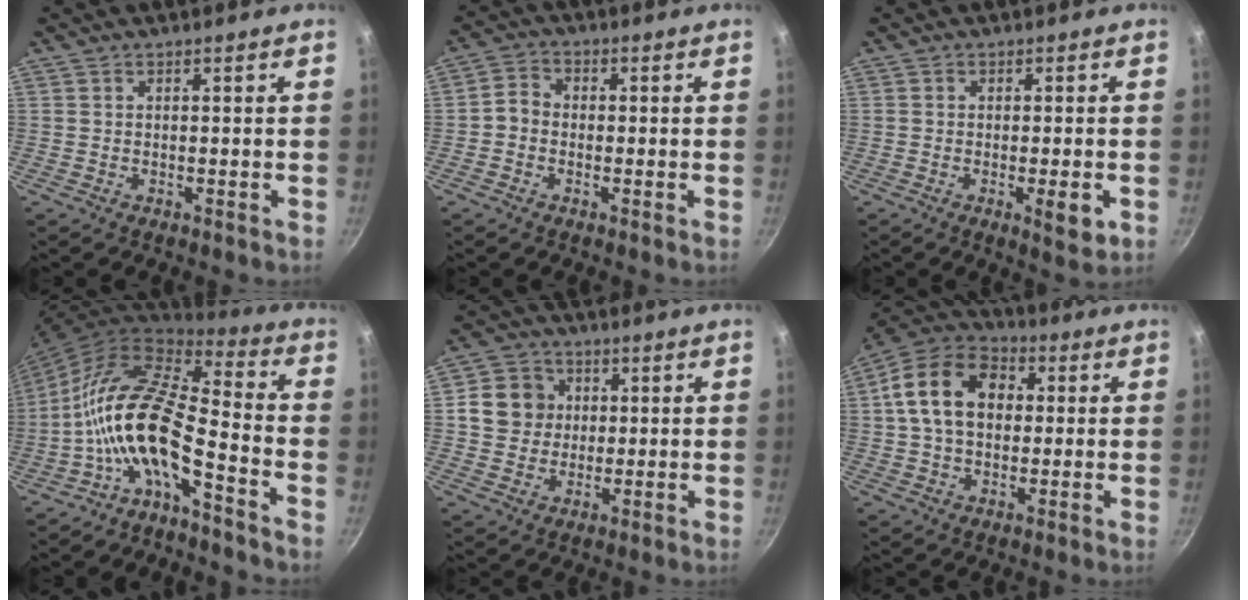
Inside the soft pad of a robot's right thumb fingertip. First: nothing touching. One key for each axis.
{"total": 3.7, "fx": -0.8, "fy": 3.1, "fz": 1.8, "tx": -0.022, "ty": 0.014, "tz": -0.029}
{"total": 4.7, "fx": -1.4, "fy": 1.3, "fz": 4.3, "tx": -0.058, "ty": 0.000, "tz": -0.017}
{"total": 15.0, "fx": -6.1, "fy": 5.5, "fz": 12.5, "tx": -0.231, "ty": 0.068, "tz": -0.132}
{"total": 8.5, "fx": 1.4, "fy": 7.8, "fz": 3.2, "tx": -0.023, "ty": 0.009, "tz": 0.017}
{"total": 15.4, "fx": 2.3, "fy": 11.1, "fz": 10.4, "tx": -0.157, "ty": 0.026, "tz": 0.023}